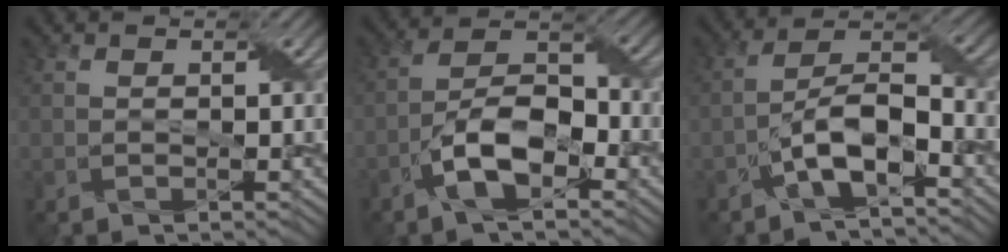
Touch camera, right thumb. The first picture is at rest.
{"total": 8.8, "force": [-4.5, 3.8, 6.5], "torque": [-0.118, 0.008, -0.090]}
{"total": 8.4, "force": [-4.1, 3.1, 6.6], "torque": [-0.118, 0.007, -0.078]}